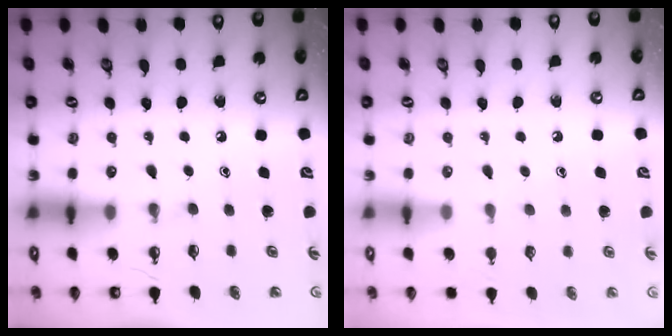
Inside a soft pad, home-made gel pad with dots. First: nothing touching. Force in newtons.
{"total": 3.6, "press": 3.6, "slide": 0.4}